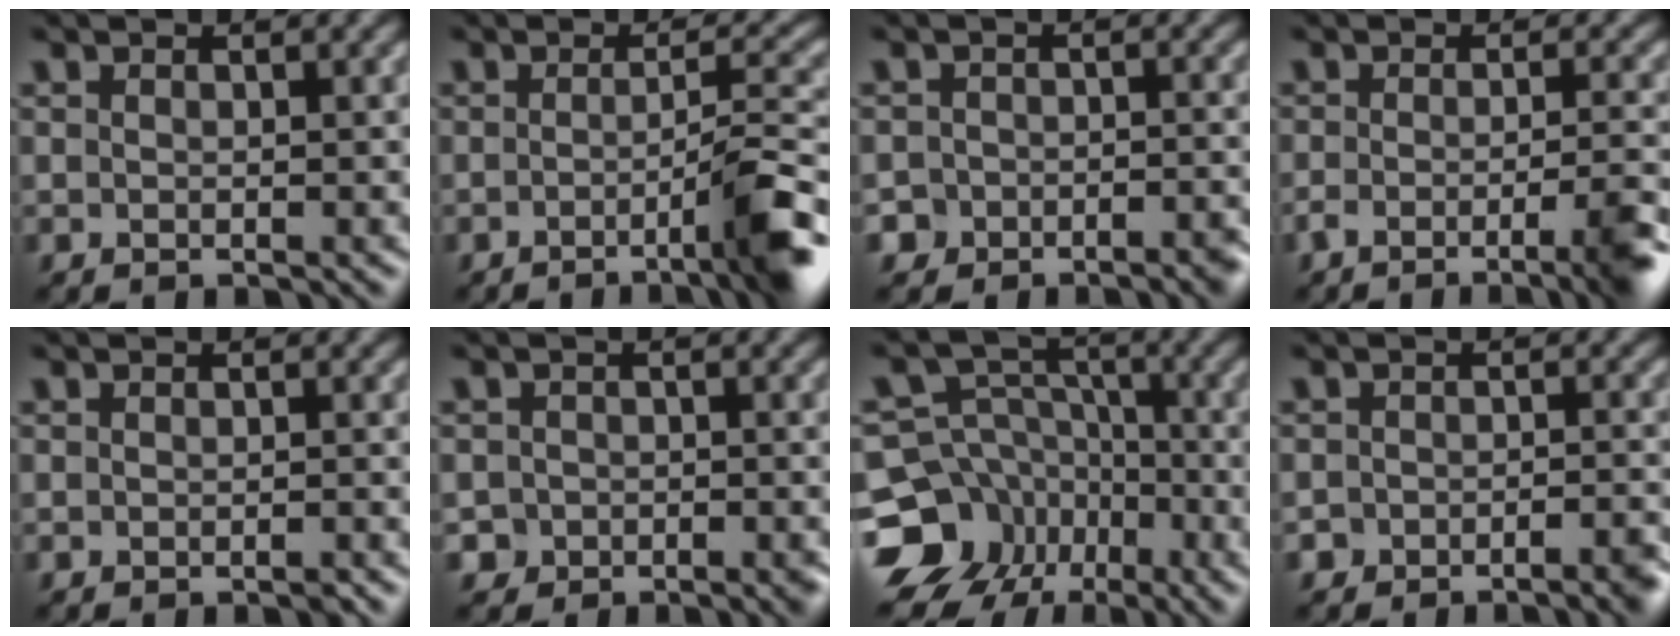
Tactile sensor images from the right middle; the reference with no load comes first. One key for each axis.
{"total": 6.0, "fx": -2.4, "fy": 0.8, "fz": 5.4, "tx": -0.067, "ty": 0.004, "tz": -0.045}
{"total": 3.9, "fx": -3.0, "fy": 2.4, "fz": 0.4, "tx": 0.018, "ty": 0.009, "tz": -0.043}
{"total": 5.1, "fx": -3.0, "fy": 1.1, "fz": 4.0, "tx": -0.059, "ty": -0.011, "tz": -0.051}
{"total": 0.6, "fx": -0.5, "fy": 0.1, "fz": 0.3, "tx": -0.002, "ty": 0.000, "tz": -0.006}
{"total": 2.9, "fx": -2.0, "fy": 2.1, "fz": 0.3, "tx": 0.015, "ty": 0.008, "tz": -0.028}
{"total": 9.7, "fx": -6.1, "fy": 7.2, "fz": 2.2, "tx": -0.045, "ty": 0.005, "tz": -0.114}
{"total": 3.1, "fx": -2.7, "fy": 1.4, "fz": 0.9, "tx": -0.009, "ty": 0.010, "tz": -0.034}